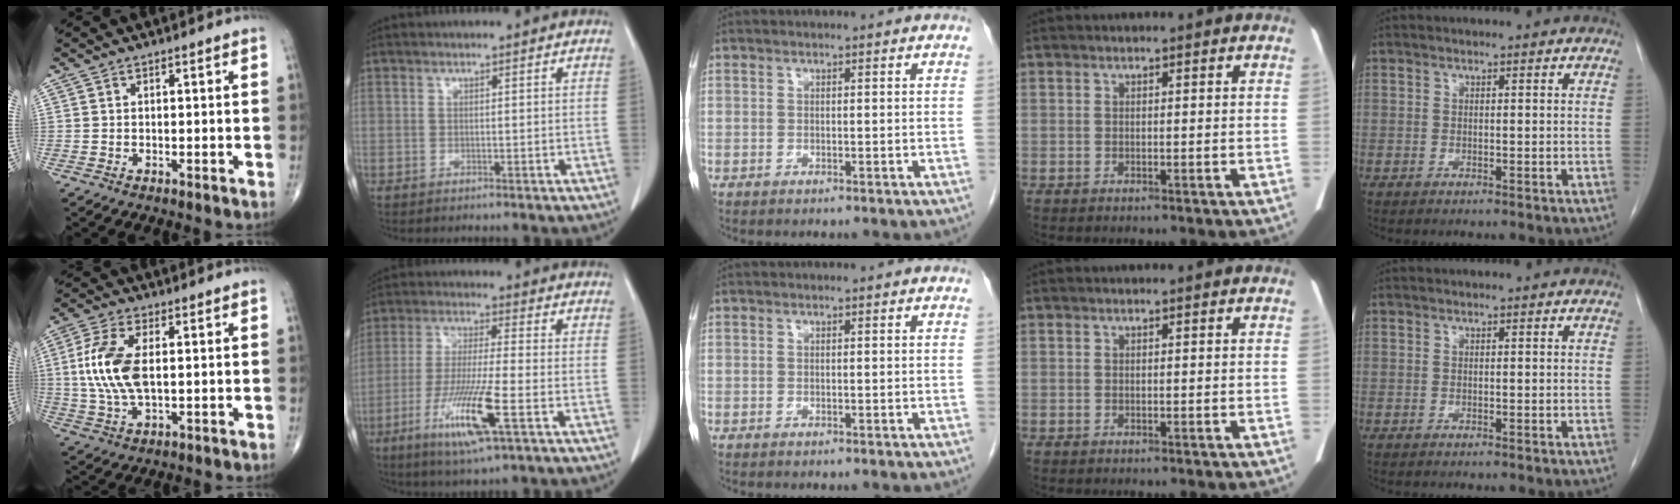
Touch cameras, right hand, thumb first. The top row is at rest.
{"thumb": {"total": 11.5, "force": [0.9, 5.5, 10.0], "torque": [-0.224, 0.002, 0.021]}, "index": {"total": 11.5, "force": [-4.7, 0.3, 10.4], "torque": [-0.206, -0.024, -0.087]}}